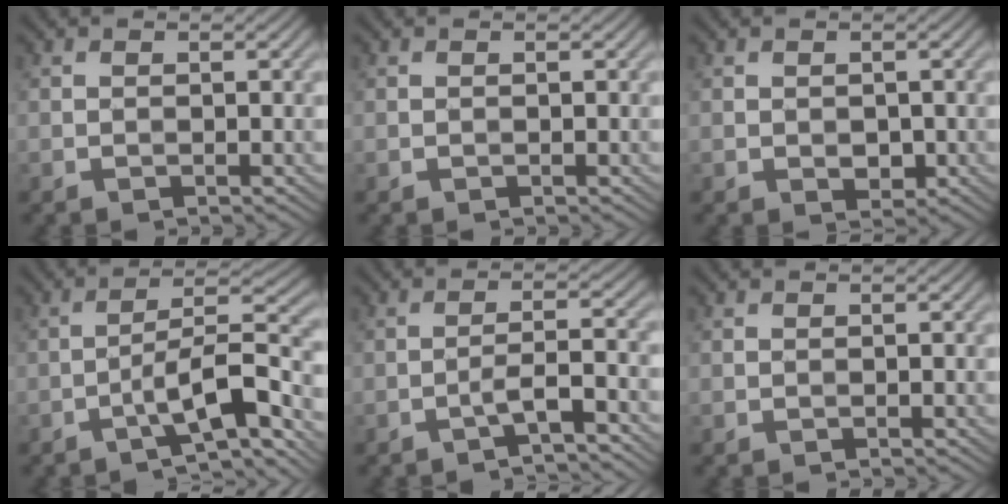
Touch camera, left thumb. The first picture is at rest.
{"total": 0.0}
{"total": 1.5, "force": [-0.2, 1.1, 1.0], "torque": [-0.021, -0.008, -0.001]}
{"total": 9.4, "force": [-5.3, 2.2, 7.5], "torque": [-0.113, 0.018, -0.096]}
{"total": 3.8, "force": [-2.4, 0.4, 2.9], "torque": [-0.053, 0.014, -0.054]}
{"total": 0.0}